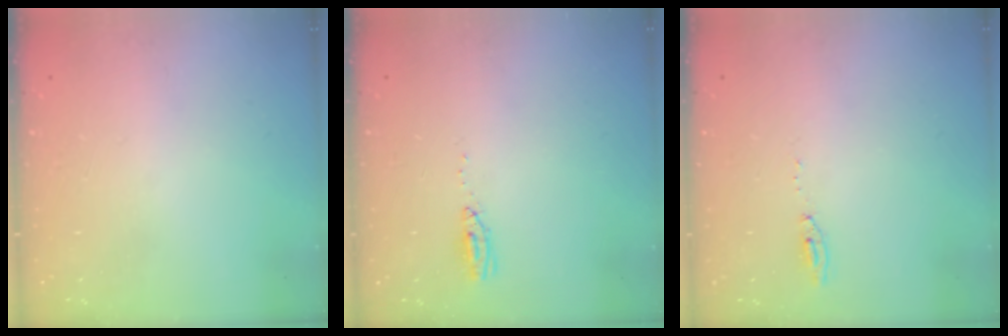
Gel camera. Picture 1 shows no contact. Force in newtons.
{"total": 3.7, "press": 3.4, "slide": 1.4}
{"total": 4.8, "press": 4.8, "slide": 0.6}